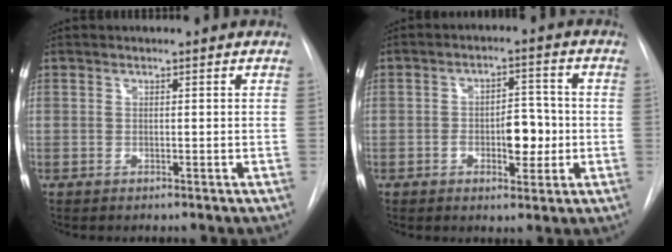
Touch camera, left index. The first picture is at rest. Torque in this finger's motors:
{"motor_torque": [0.84, 0.03, 0.13, 0.04]}